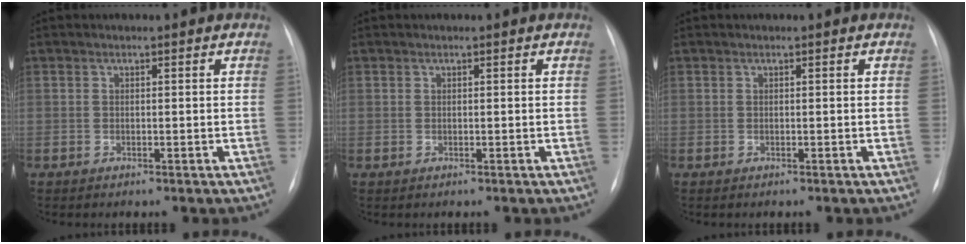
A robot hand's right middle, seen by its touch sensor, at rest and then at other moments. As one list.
[{"total": 0.0}, {"total": 0.0}]